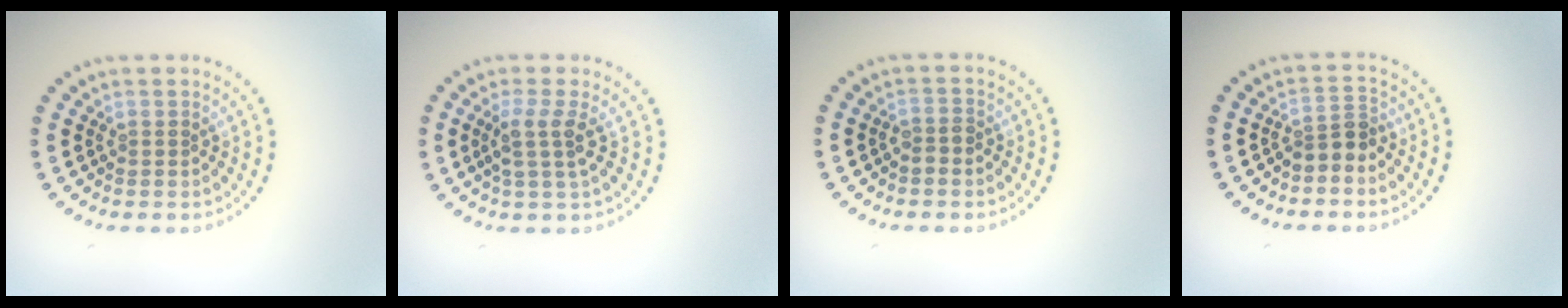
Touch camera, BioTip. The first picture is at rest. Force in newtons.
{"total": 2.5, "press": 2.0, "slide": 1.6}
{"total": 1.3, "press": 1.2, "slide": 0.6}
{"total": 2.2, "press": 1.8, "slide": 1.4}